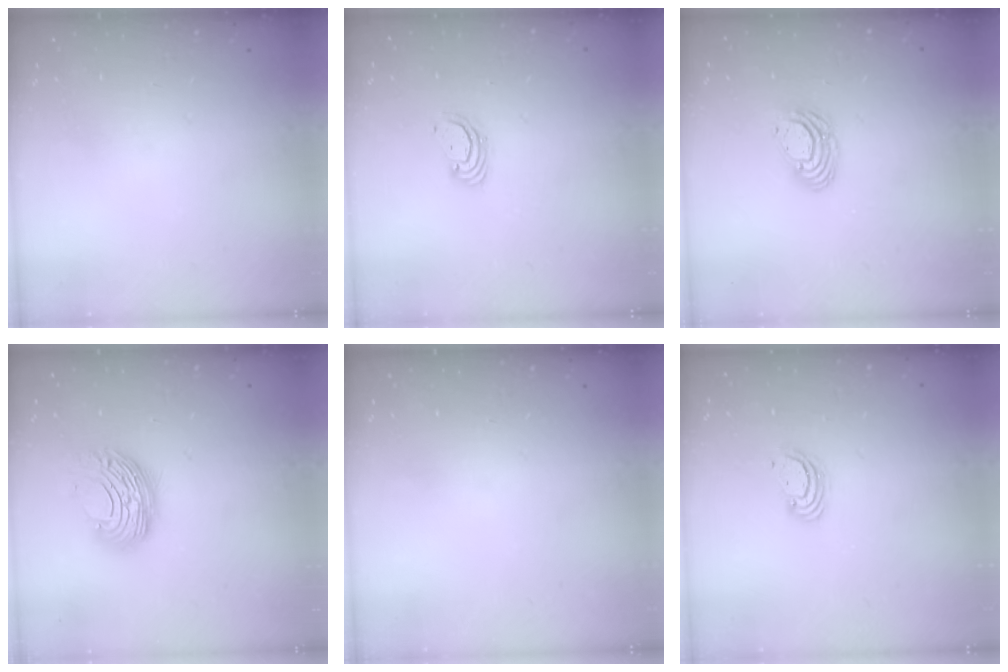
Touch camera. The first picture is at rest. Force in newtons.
{"total": 3.3, "press": 3.3, "slide": 0.2}
{"total": 9.5, "press": 9.4, "slide": 1.6}
{"total": 10.4, "press": 10.4, "slide": 0.6}
{"total": 0.0}
{"total": 3.3, "press": 3.3, "slide": 0.4}